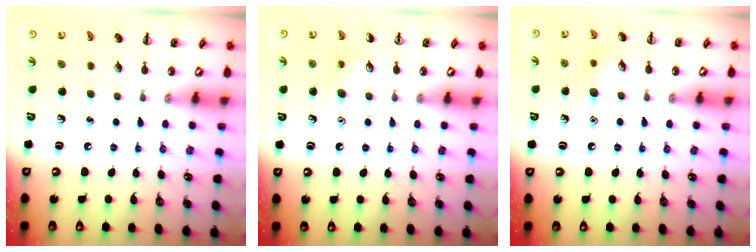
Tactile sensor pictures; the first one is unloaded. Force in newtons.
{"total": 7.4, "press": 7.1, "slide": 2.0}
{"total": 8.5, "press": 8.3, "slide": 2.0}